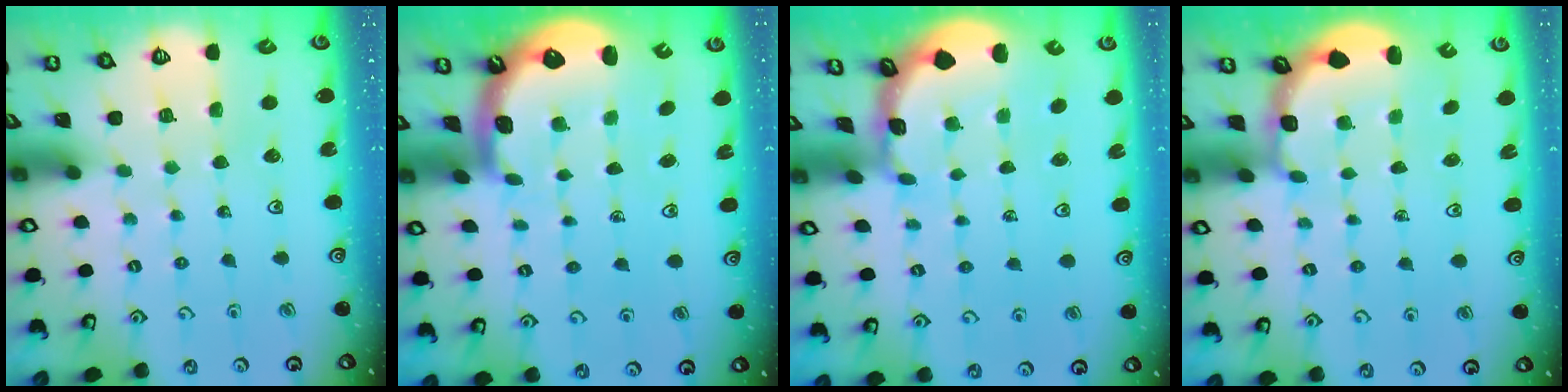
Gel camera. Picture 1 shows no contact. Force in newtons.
{"total": 1.6, "press": 1.4, "slide": 0.6}
{"total": 1.5, "press": 1.5, "slide": 0.1}
{"total": 2.7, "press": 2.3, "slide": 1.4}